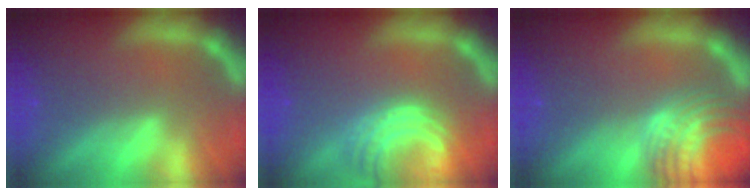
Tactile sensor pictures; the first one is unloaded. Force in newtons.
{"total": 6.0}
{"total": 9.5}